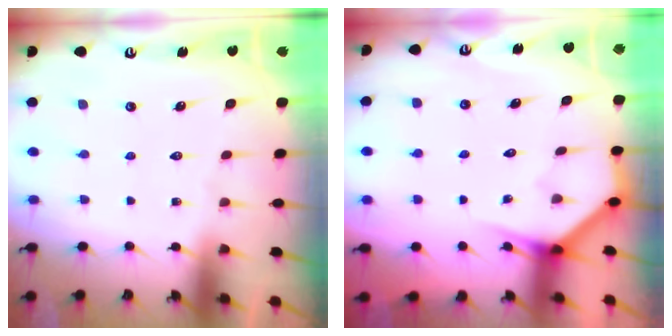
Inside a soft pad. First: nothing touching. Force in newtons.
{"total": 3.7, "press": 3.7, "slide": 0.3}